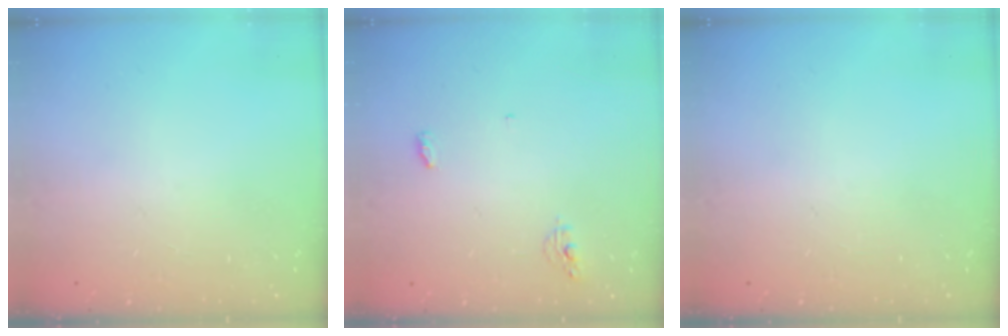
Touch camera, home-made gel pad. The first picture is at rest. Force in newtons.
{"total": 4.1, "press": 4.0, "slide": 0.9}
{"total": 0.0}